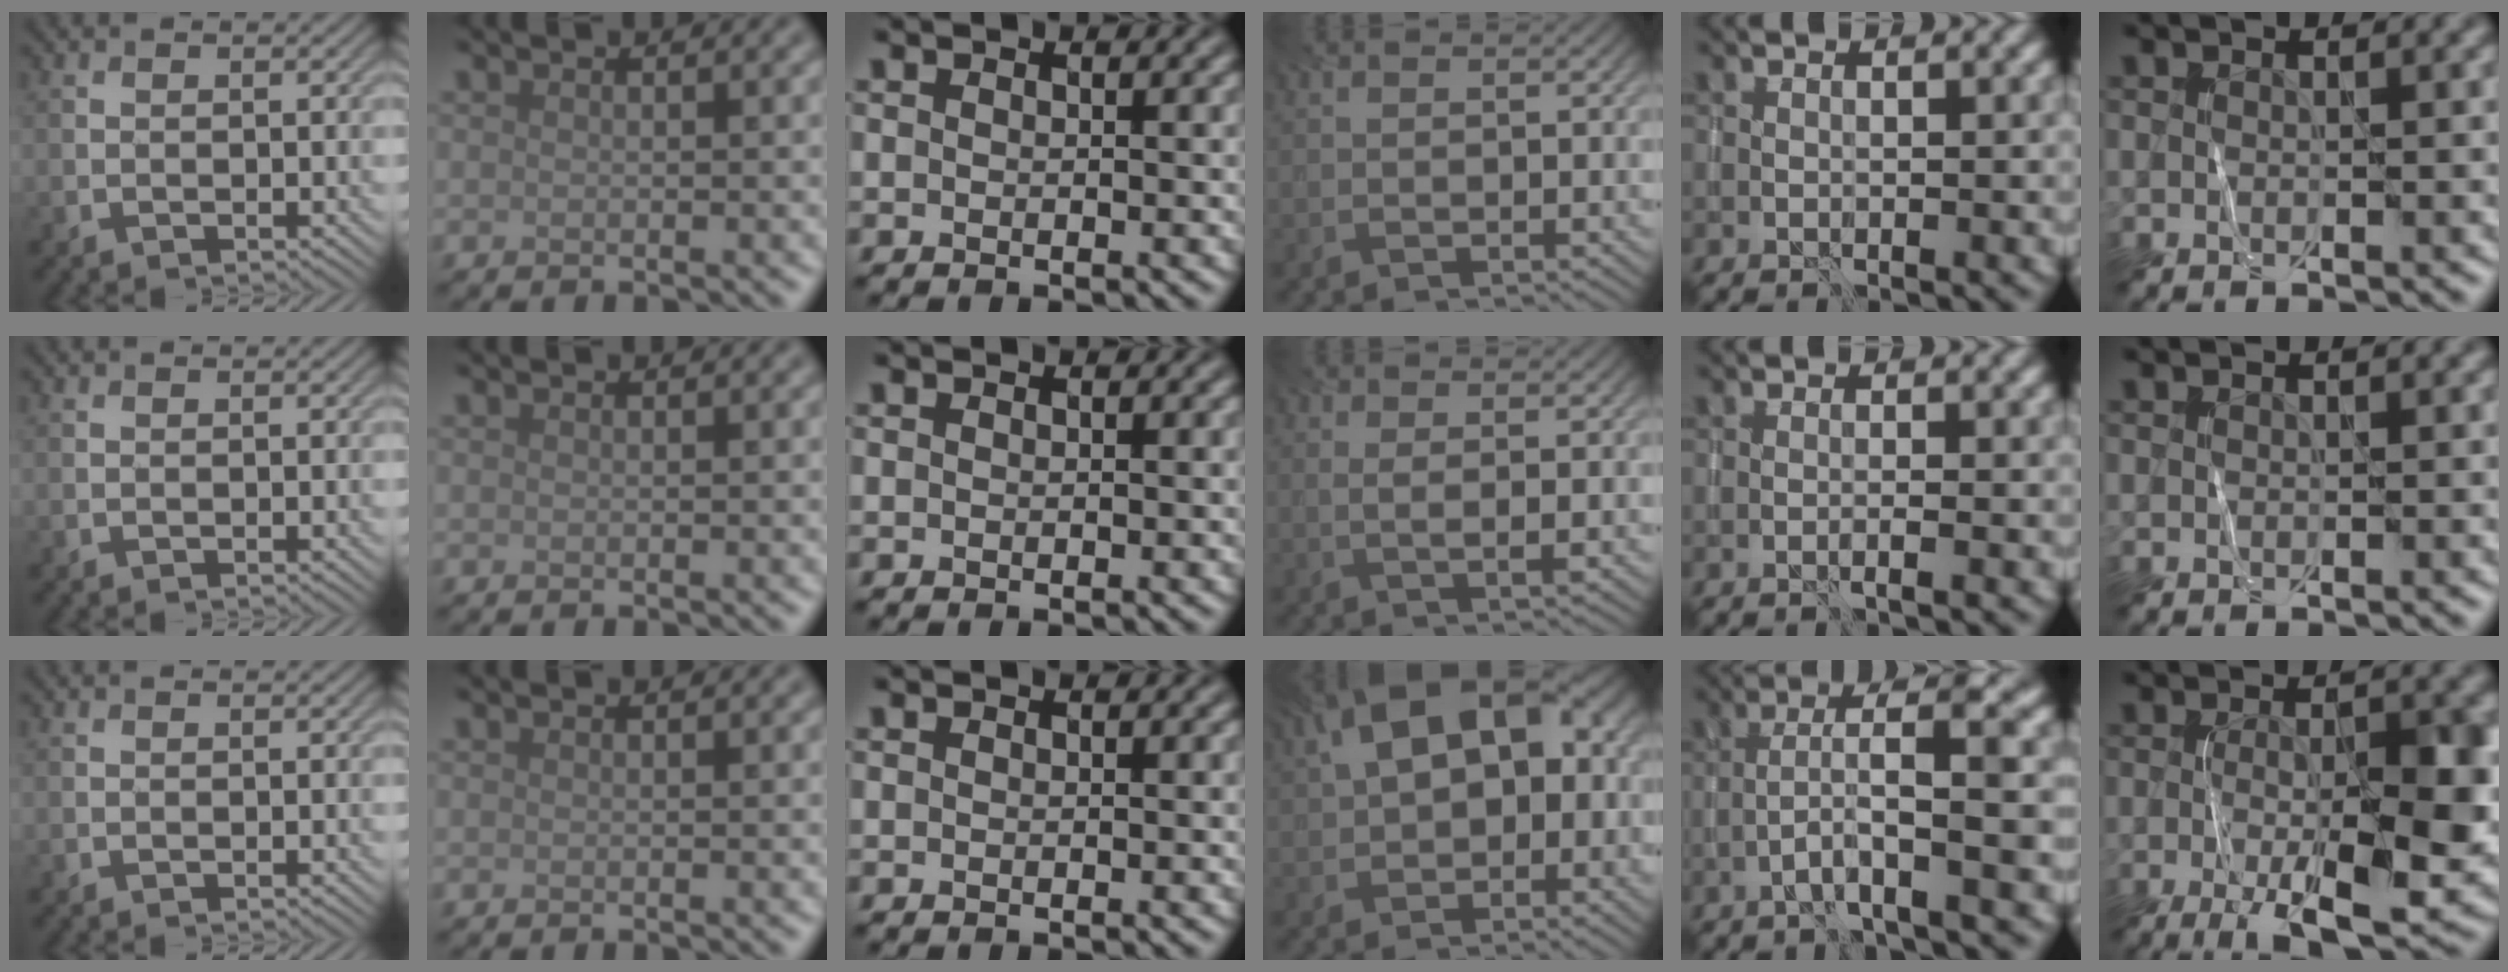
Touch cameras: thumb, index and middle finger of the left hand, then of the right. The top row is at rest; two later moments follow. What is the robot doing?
{"motion": "wrap", "object": "sponge"}